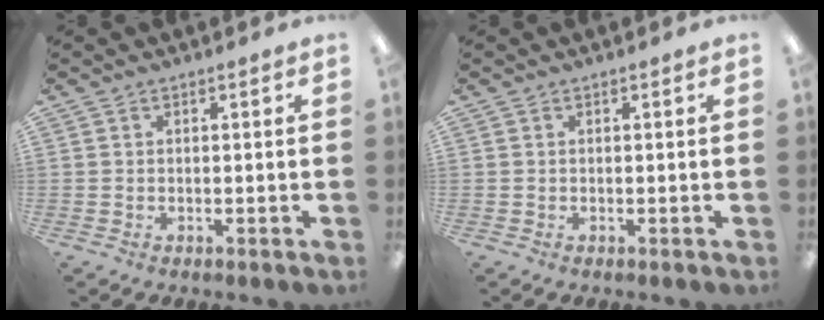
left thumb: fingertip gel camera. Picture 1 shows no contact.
{"total": 0.0}